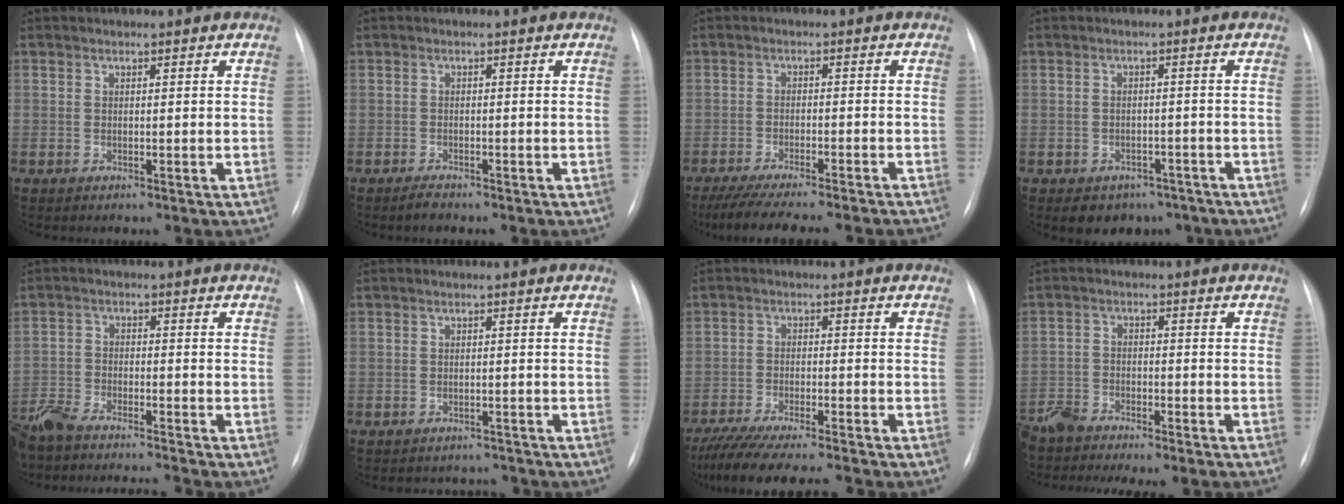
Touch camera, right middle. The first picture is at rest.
{"total": 1.4, "force": [-1.3, 0.3, 0.6], "torque": [-0.018, -0.004, -0.020]}
{"total": 16.8, "force": [-15.0, 1.4, 7.4], "torque": [-0.110, -0.027, -0.207]}
{"total": 6.1, "force": [-4.4, 4.0, 1.4], "torque": [-0.006, 0.016, -0.052]}
{"total": 11.3, "force": [-10.5, 0.6, 4.1], "torque": [-0.073, -0.005, -0.177]}
{"total": 4.3, "force": [-4.0, 1.6, -0.4], "torque": [0.009, 0.012, -0.047]}
{"total": 12.9, "force": [-11.4, 0.4, 6.2], "torque": [-0.094, -0.024, -0.178]}
{"total": 10.2, "force": [-9.6, 1.2, 3.1], "torque": [-0.042, 0.005, -0.148]}